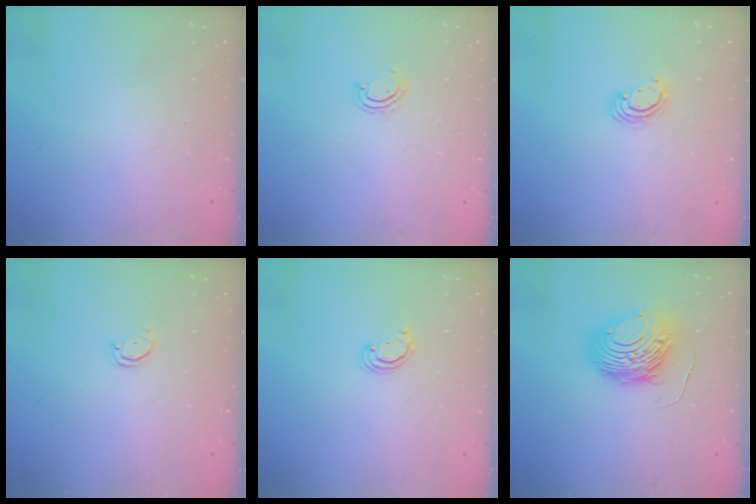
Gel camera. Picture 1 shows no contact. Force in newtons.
{"total": 4.0, "press": 4.0, "slide": 0.3}
{"total": 3.0, "press": 3.0, "slide": 0.3}
{"total": 1.8, "press": 1.8, "slide": 0.1}
{"total": 2.0, "press": 2.0, "slide": 0.2}
{"total": 11.8, "press": 11.7, "slide": 1.0}